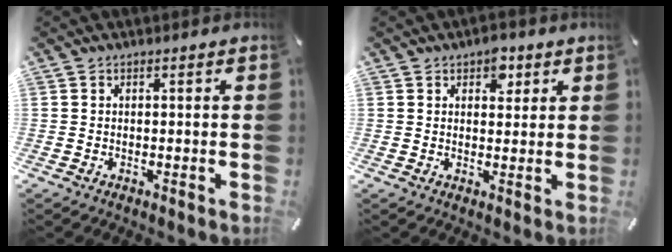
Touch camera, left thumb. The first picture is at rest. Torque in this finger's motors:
{"motor_torque": [0.53, 0.68, 0.19, -0.52, 0.13]}